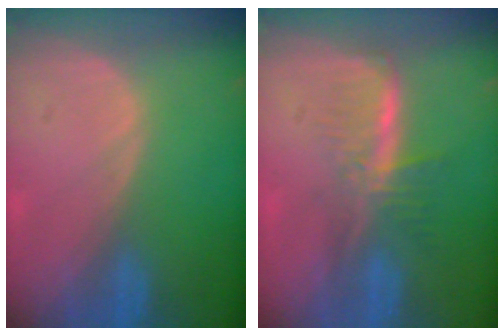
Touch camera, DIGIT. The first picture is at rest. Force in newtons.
{"total": 6.0, "press": 5.2, "slide": 3.0}